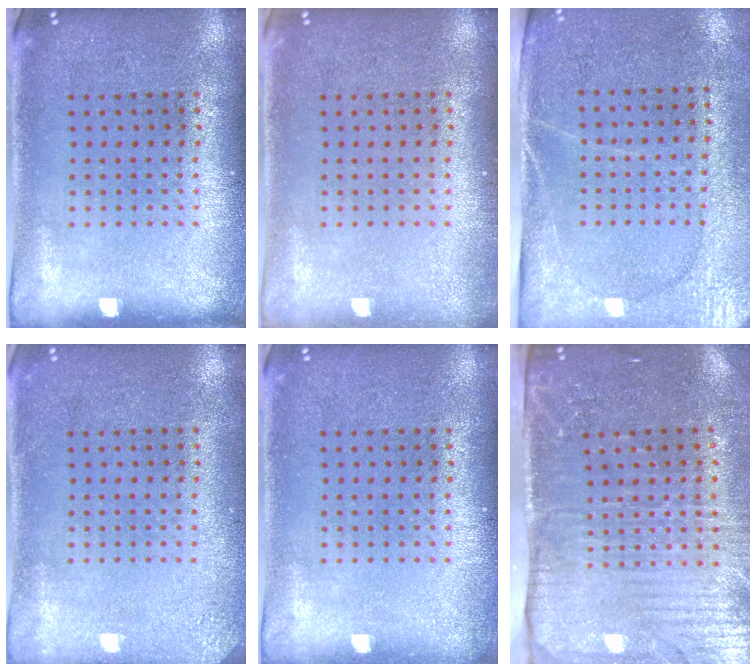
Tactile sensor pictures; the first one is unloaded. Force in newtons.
{"total": 0.6, "press": 0.6, "slide": 0.1}
{"total": 2.9, "press": 2.5, "slide": 1.4}
{"total": 1.9, "press": 1.9, "slide": 0.2}
{"total": 0.5, "press": 0.5, "slide": 0.1}
{"total": 4.4, "press": 3.7, "slide": 2.5}